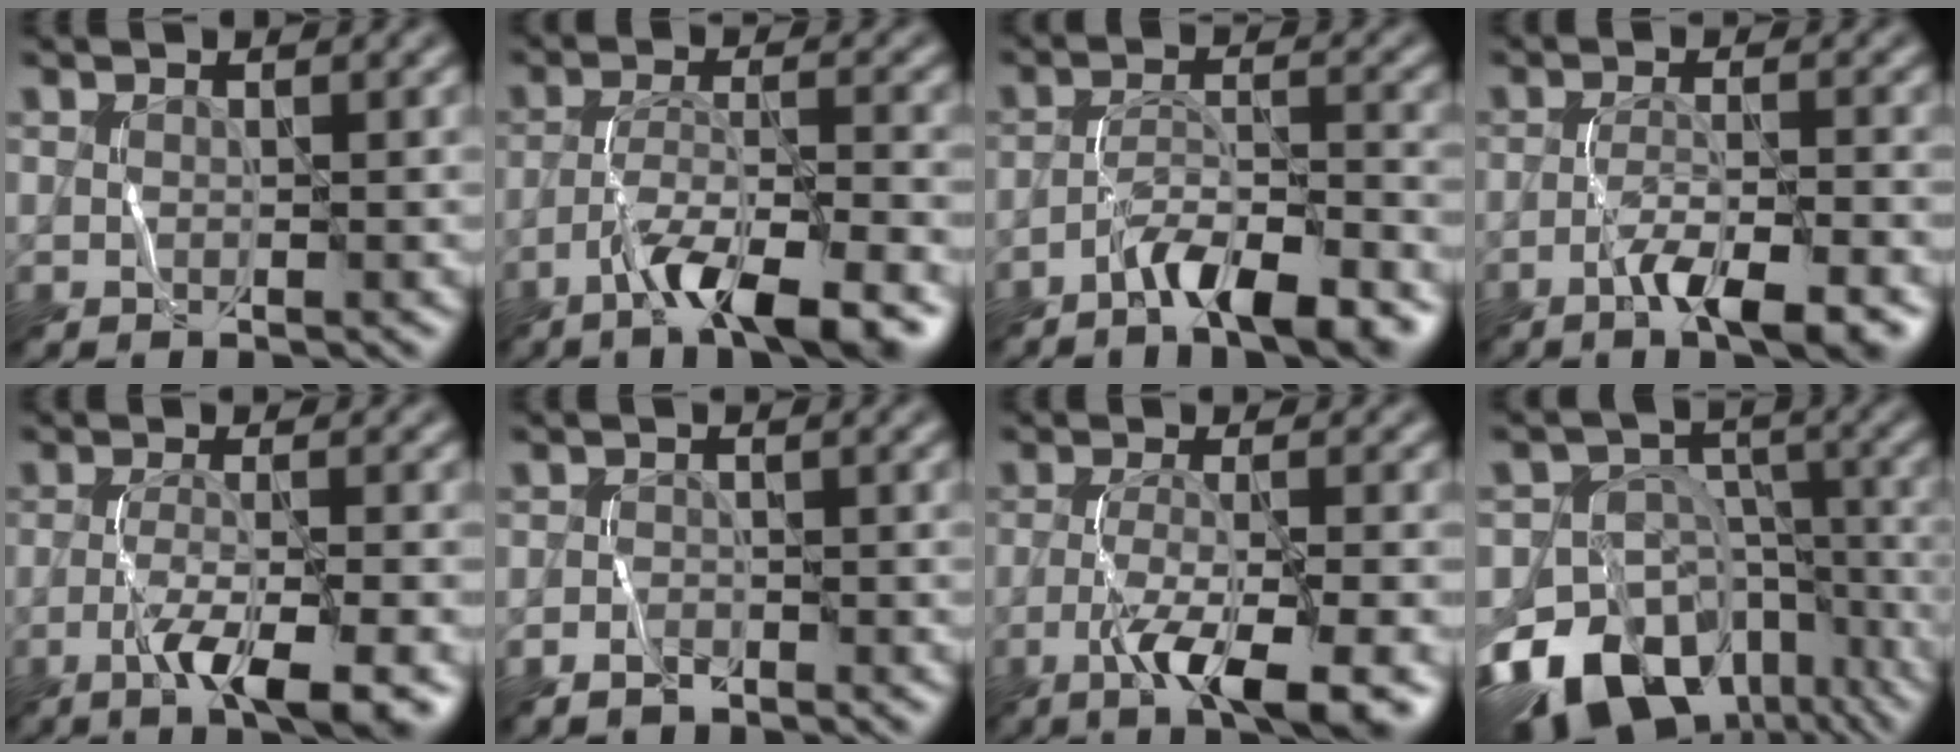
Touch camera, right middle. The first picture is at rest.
{"total": 7.6, "force": [-5.0, 1.4, 5.6], "torque": [-0.093, 0.009, -0.085]}
{"total": 6.3, "force": [-4.6, 1.2, 4.1], "torque": [-0.069, 0.010, -0.078]}
{"total": 5.2, "force": [-2.9, 1.0, 4.2], "torque": [-0.068, 0.004, -0.050]}
{"total": 5.6, "force": [-2.8, 1.1, 4.8], "torque": [-0.079, 0.002, -0.051]}
{"total": 1.3, "force": [-1.1, 0.6, 0.4], "torque": [-0.009, 0.006, -0.024]}
{"total": 6.4, "force": [-3.2, 1.3, 5.4], "torque": [-0.087, 0.002, -0.059]}
{"total": 18.6, "force": [-11.6, 12.5, 7.3], "torque": [-0.139, -0.035, -0.171]}